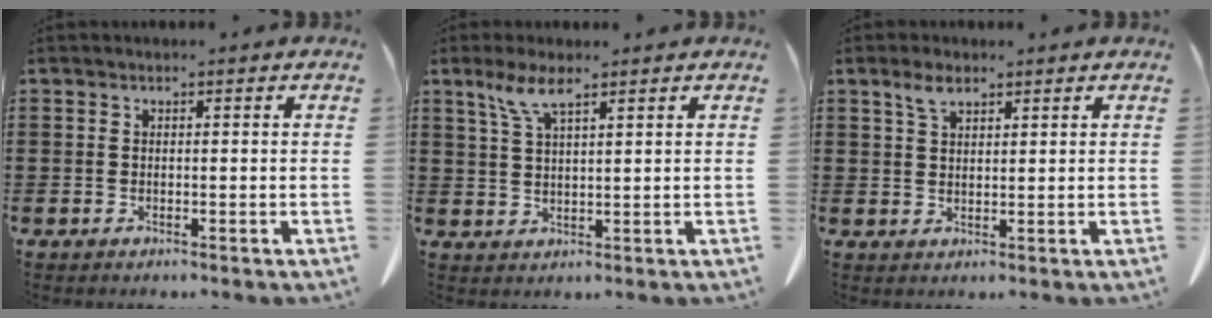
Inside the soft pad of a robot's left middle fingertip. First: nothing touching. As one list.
[{"total": 5.3, "force": [3.3, 1.1, 4.0], "torque": [-0.087, 0.003, 0.059]}, {"total": 3.1, "force": [2.1, 1.2, 2.0], "torque": [-0.046, 0.002, 0.039]}]